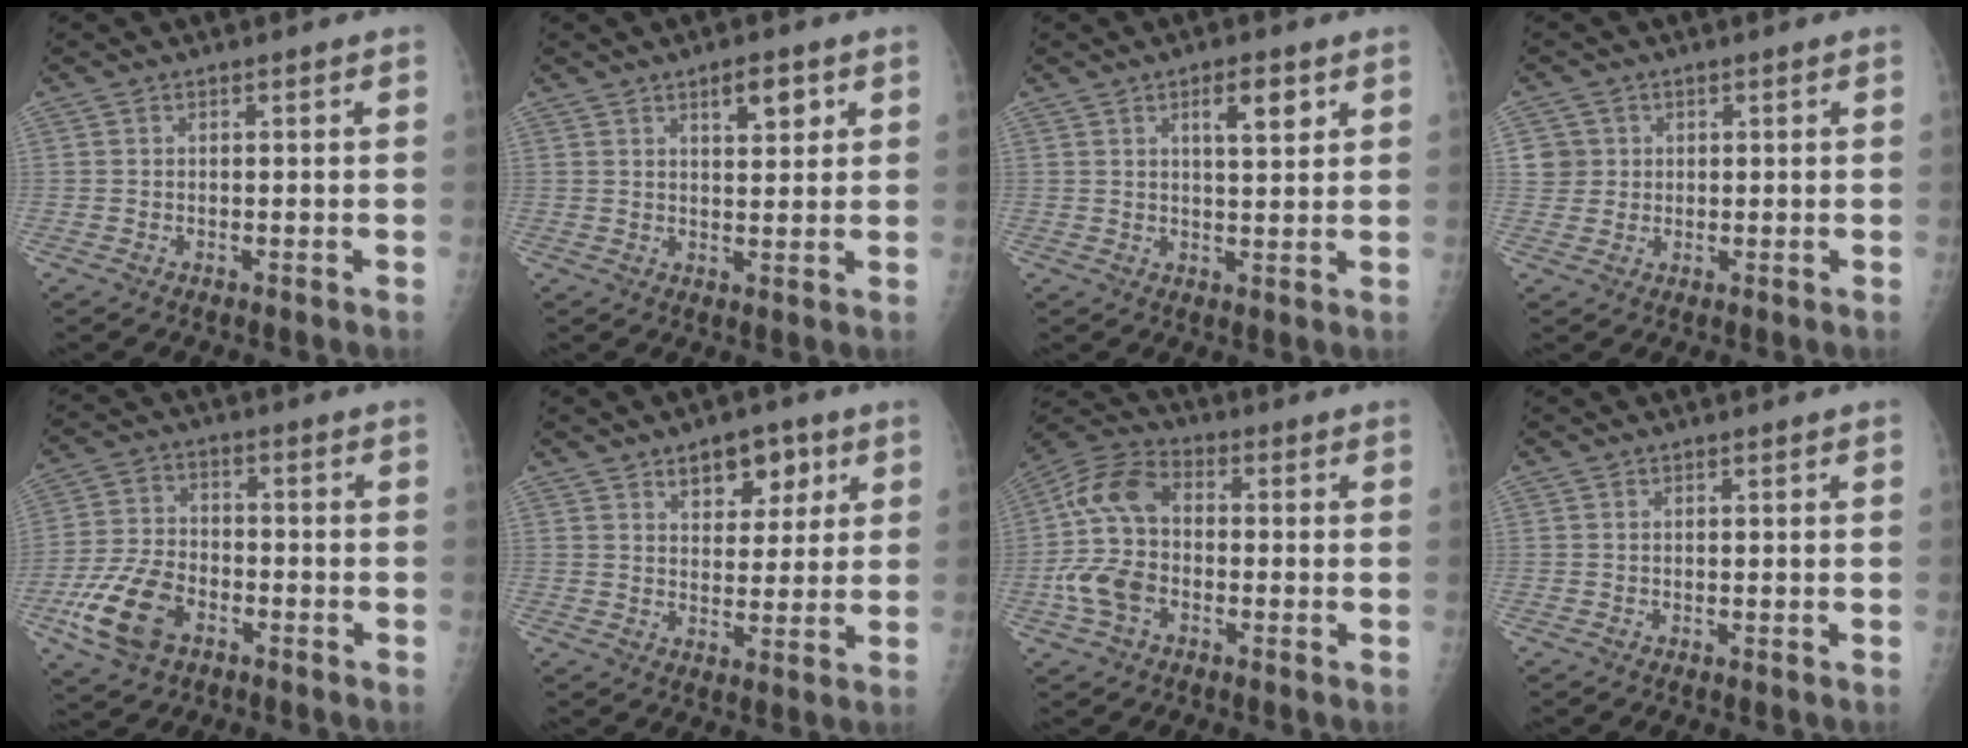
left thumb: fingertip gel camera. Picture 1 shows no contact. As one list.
[{"total": 4.9, "force": [2.6, 2.0, 3.7], "torque": [-0.043, -0.013, 0.038]}, {"total": 5.3, "force": [2.6, 1.8, 4.3], "torque": [-0.059, -0.014, 0.041]}, {"total": 3.5, "force": [0.8, 3.4, 0.0], "torque": [0.031, 0.002, 0.011]}, {"total": 12.3, "force": [-5.6, 7.5, 8.0], "torque": [-0.155, 0.017, -0.108]}, {"total": 8.3, "force": [4.4, 5.0, 5.1], "torque": [-0.034, -0.019, 0.062]}, {"total": 12.4, "force": [-2.8, 8.3, 8.9], "torque": [-0.184, 0.030, -0.064]}, {"total": 0.0}]